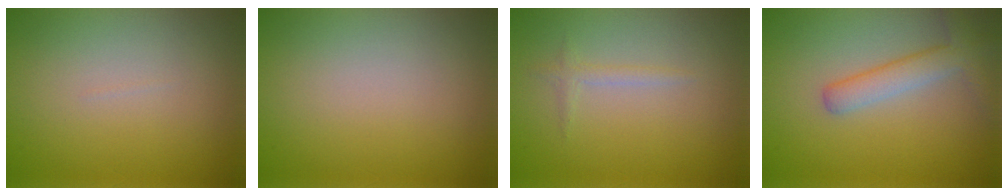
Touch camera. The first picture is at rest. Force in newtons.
{"total": 0.0}
{"total": 1.0, "press": 1.0, "slide": 0.0}
{"total": 3.3, "press": 3.3, "slide": 0.2}